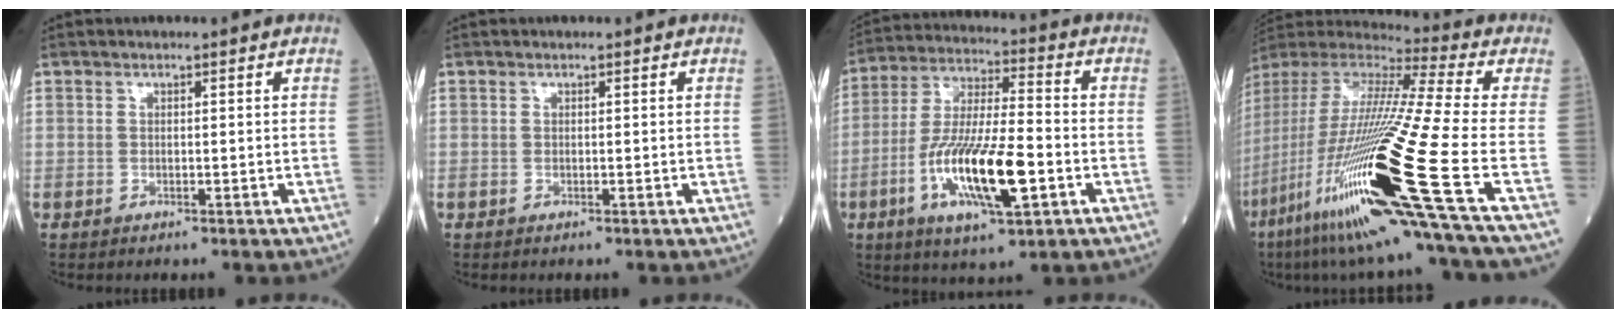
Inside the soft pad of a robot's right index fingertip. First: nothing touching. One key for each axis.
{"total": 0.0}
{"total": 15.5, "fx": -4.9, "fy": 2.9, "fz": 14.5, "tx": -0.286, "ty": -0.011, "tz": -0.084}
{"total": 30.3, "fx": -11.6, "fy": 0.1, "fz": 28.0, "tx": -0.536, "ty": -0.064, "tz": -0.218}